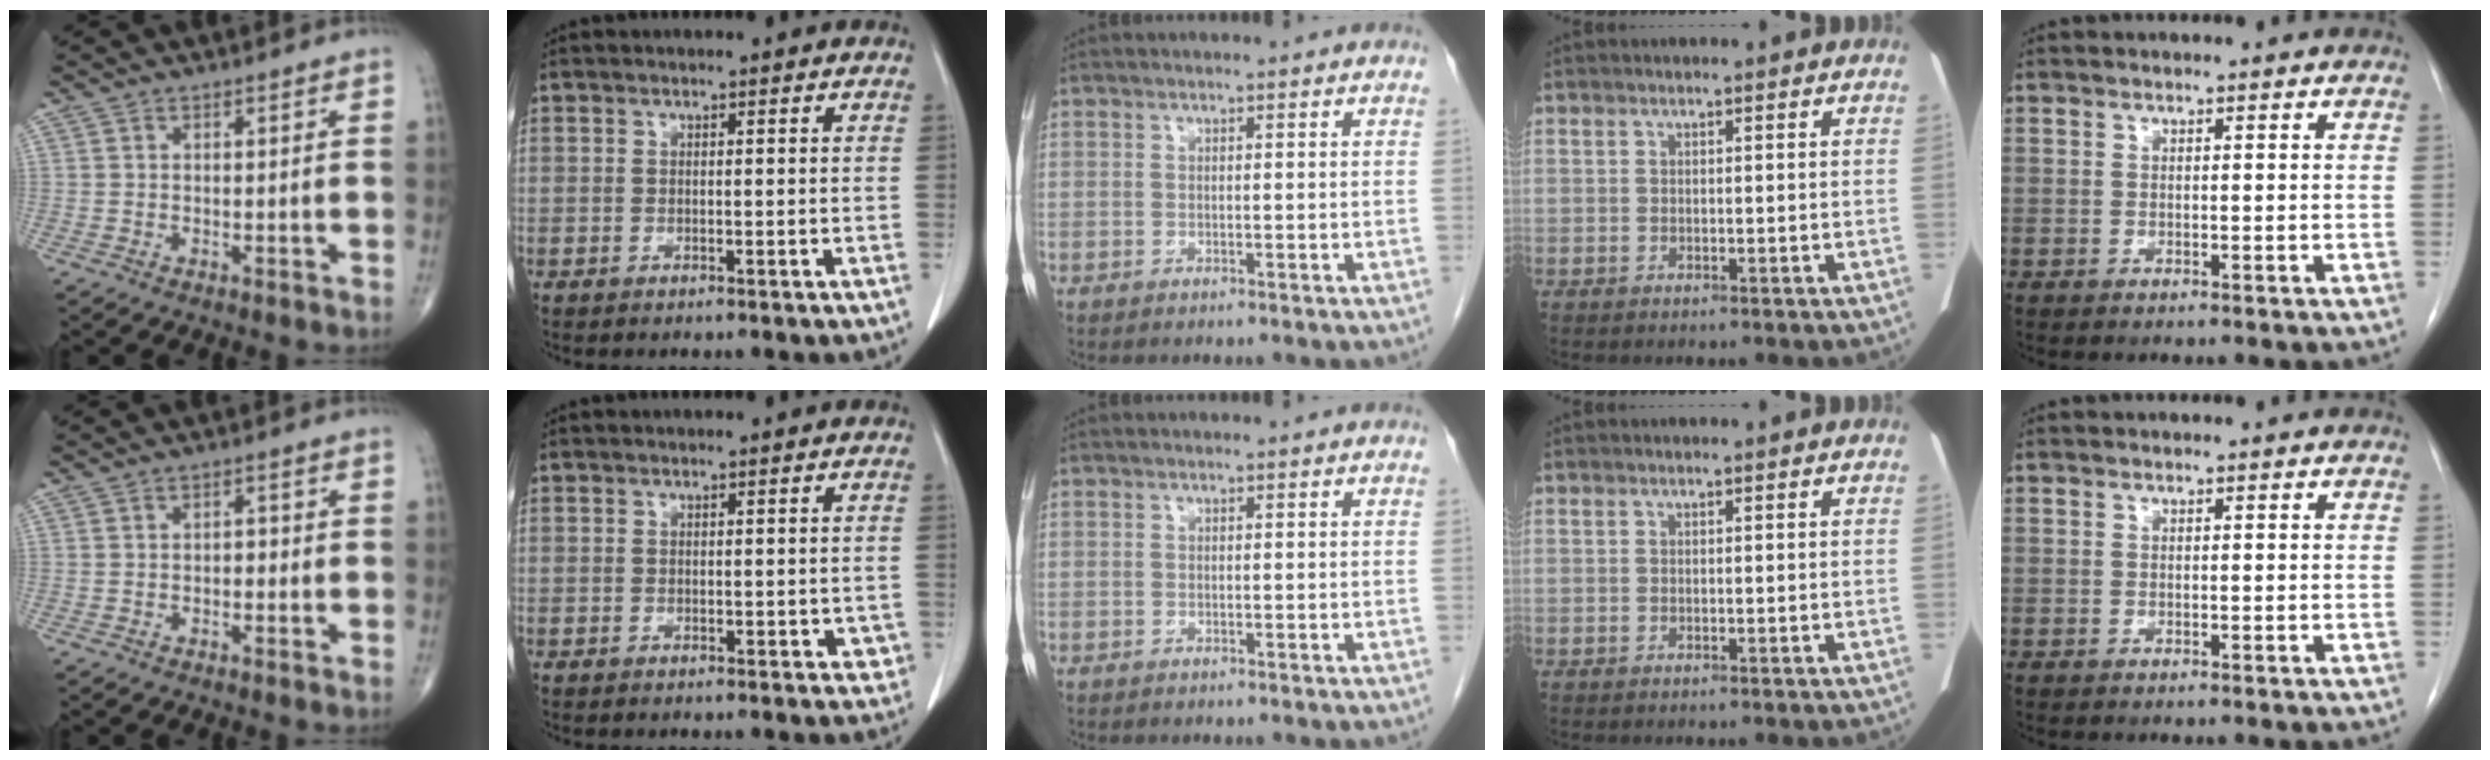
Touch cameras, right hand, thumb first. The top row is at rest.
{"thumb": {"total": 1.5, "force": [-0.3, 1.0, 1.1], "torque": [-0.009, 0.004, -0.008]}, "index": {"total": 2.3, "force": [-0.3, 1.4, 1.8], "torque": [-0.010, 0.005, 0.001]}}